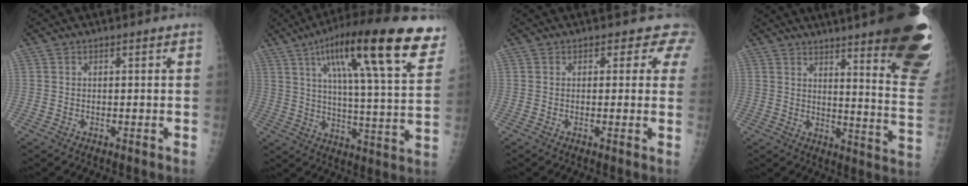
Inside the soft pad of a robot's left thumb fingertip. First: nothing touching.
{"total": 26.3, "force": [14.0, 5.4, 21.6], "torque": [-0.307, -0.022, 0.206]}
{"total": 3.3, "force": [2.6, 2.1, 0.3], "torque": [0.028, -0.012, 0.003]}
{"total": 25.5, "force": [17.5, 3.5, 18.2], "torque": [-0.176, -0.101, 0.211]}